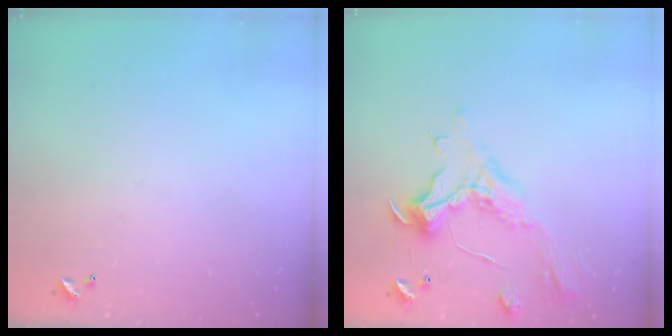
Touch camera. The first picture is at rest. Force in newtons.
{"total": 1.1, "press": 0.5, "slide": 1.0}